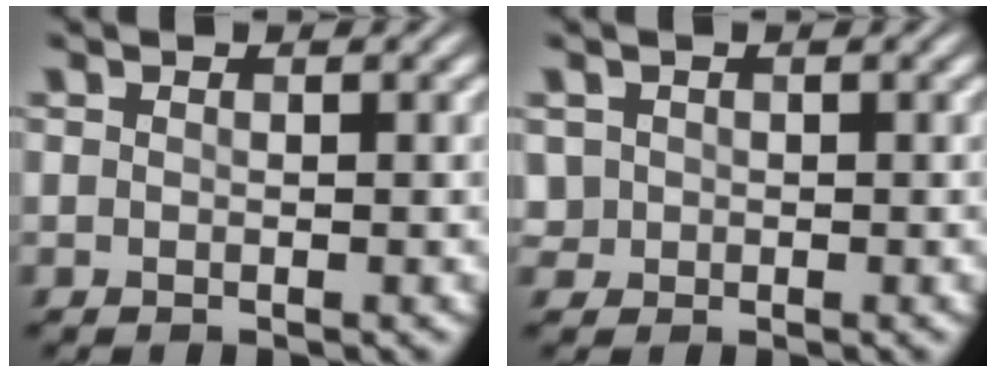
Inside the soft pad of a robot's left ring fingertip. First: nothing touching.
{"total": 1.3, "force": [0.1, 1.3, 0.2], "torque": [0.003, -0.002, 0.003]}